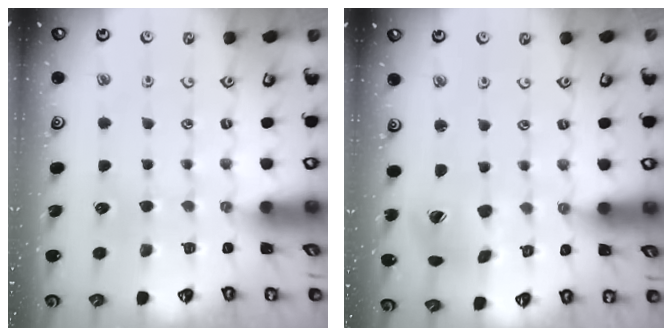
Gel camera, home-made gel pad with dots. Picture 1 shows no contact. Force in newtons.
{"total": 6.3, "press": 6.3, "slide": 0.8}